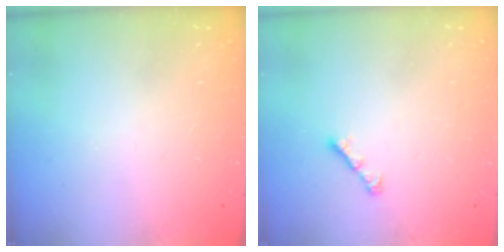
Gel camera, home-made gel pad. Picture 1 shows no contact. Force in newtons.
{"total": 2.6, "press": 2.5, "slide": 0.7}